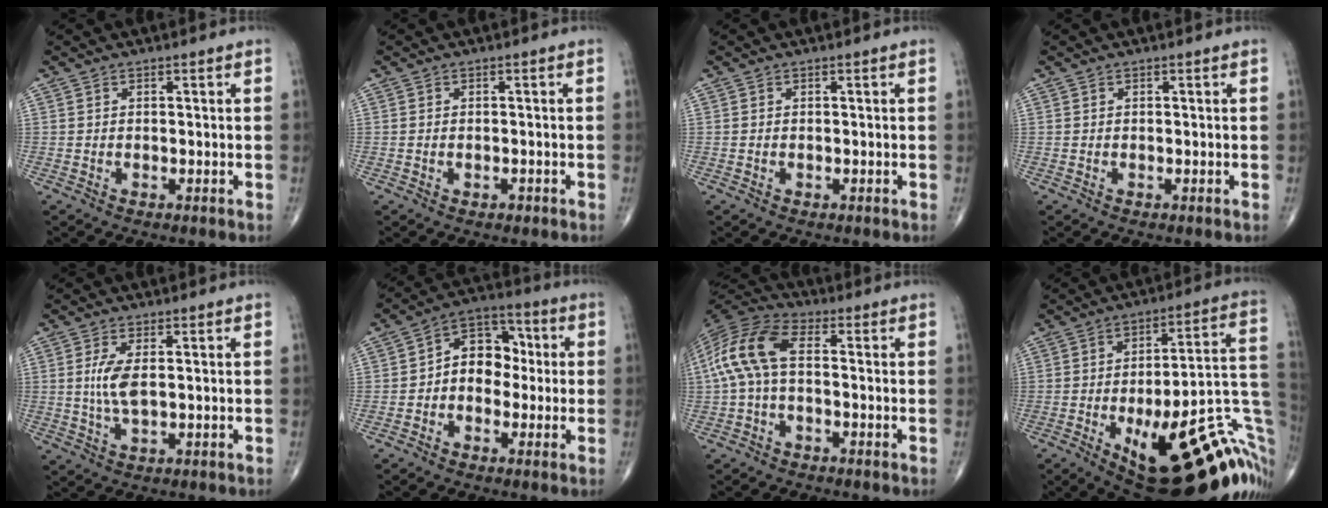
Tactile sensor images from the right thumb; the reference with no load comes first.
{"total": 1.2, "force": [-0.5, 0.8, 0.8], "torque": [-0.015, 0.008, -0.004]}
{"total": 0.0}
{"total": 0.0}
{"total": 5.2, "force": [0.5, 2.0, 4.8], "torque": [-0.108, -0.008, 0.012]}
{"total": 8.8, "force": [-0.5, 6.7, 5.7], "torque": [-0.049, 0.036, -0.023]}
{"total": 11.5, "force": [0.0, 5.9, 9.9], "torque": [-0.214, 0.034, -0.010]}
{"total": 32.5, "force": [-10.2, 11.5, 28.6], "torque": [-0.293, 0.037, -0.124]}